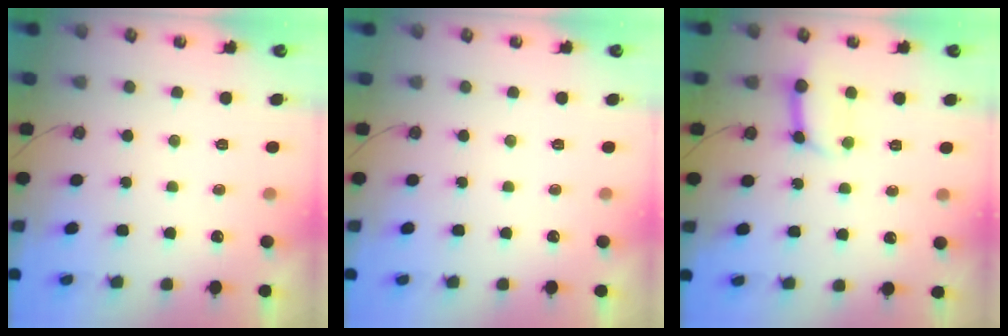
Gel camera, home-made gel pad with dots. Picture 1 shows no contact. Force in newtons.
{"total": 0.0}
{"total": 9.1, "press": 9.0, "slide": 1.2}